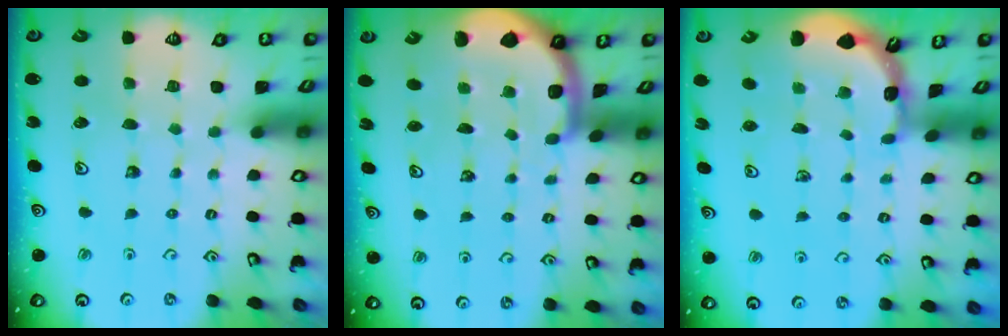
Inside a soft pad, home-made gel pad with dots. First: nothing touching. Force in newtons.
{"total": 2.5, "press": 2.4, "slide": 0.5}
{"total": 1.7, "press": 1.7, "slide": 0.1}